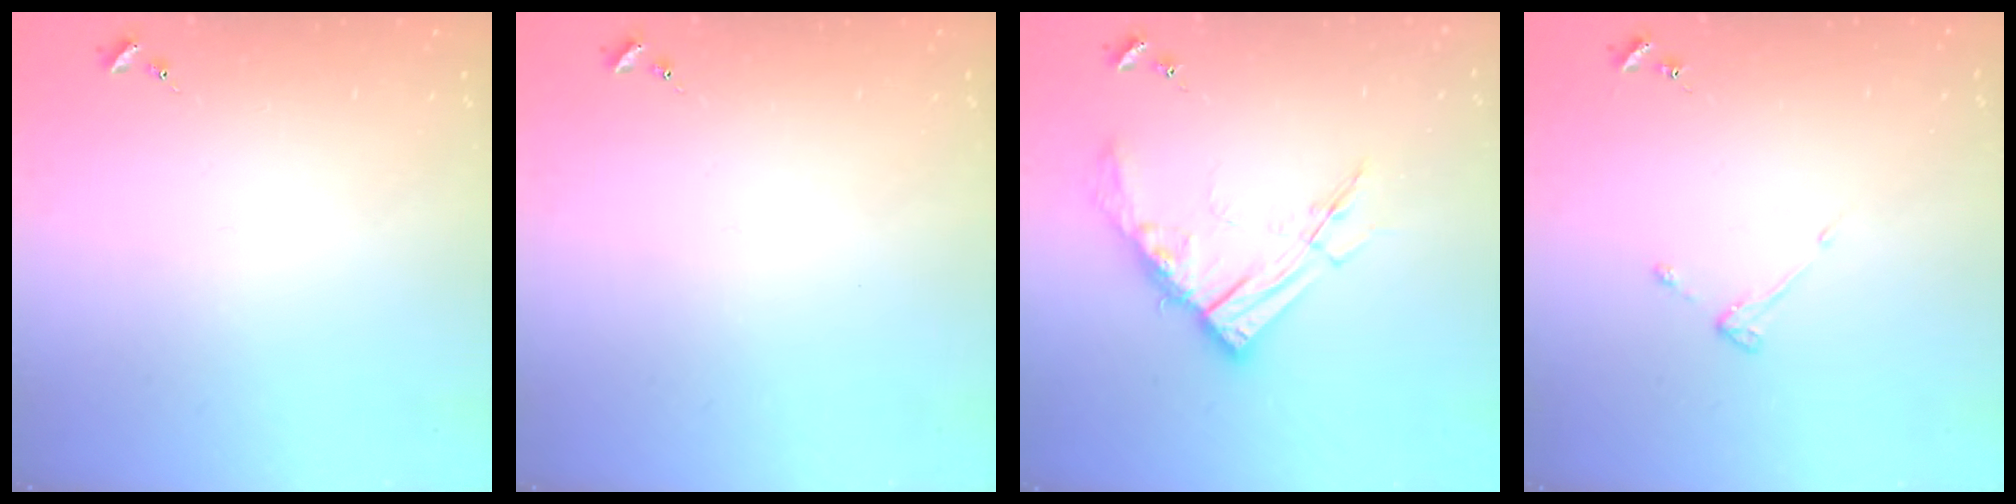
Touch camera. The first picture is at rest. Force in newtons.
{"total": 0.0}
{"total": 14.1, "press": 14.0, "slide": 1.5}
{"total": 3.0, "press": 3.0, "slide": 0.4}